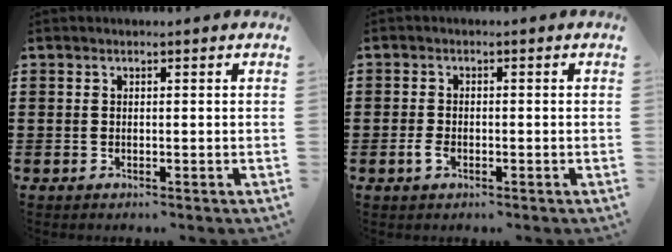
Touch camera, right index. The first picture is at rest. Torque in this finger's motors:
{"motor_torque": [1.08, 1.06, 0.15, 0.01]}